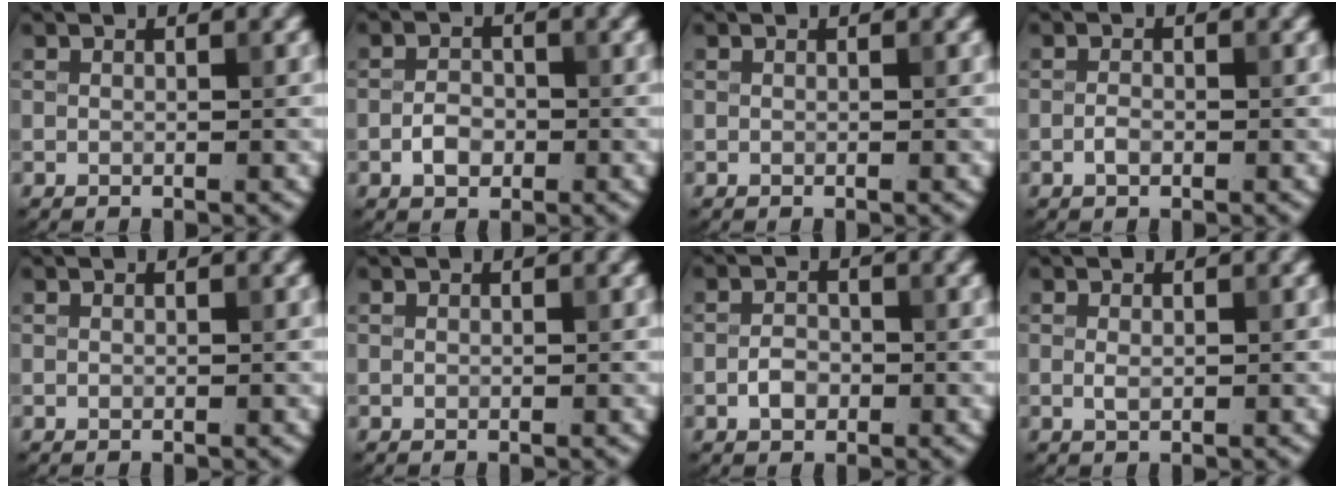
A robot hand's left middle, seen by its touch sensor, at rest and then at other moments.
{"total": 2.2, "force": [-0.8, 1.5, 1.4], "torque": [-0.024, 0.005, -0.019]}
{"total": 0.0}
{"total": 1.0, "force": [-0.5, 0.6, 0.8], "torque": [-0.015, 0.001, -0.011]}
{"total": 0.0}
{"total": 0.0}
{"total": 1.9, "force": [-0.8, 1.3, 1.2], "torque": [-0.020, 0.004, -0.017]}
{"total": 0.8, "force": [0.0, 0.4, 0.7], "torque": [-0.016, -0.003, 0.000]}